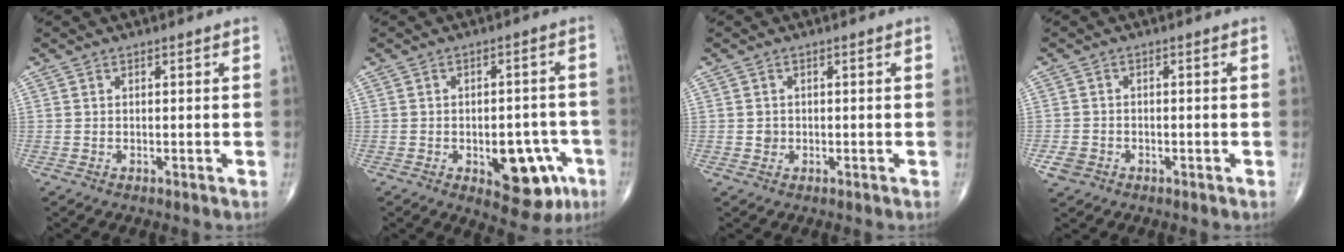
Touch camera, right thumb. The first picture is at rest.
{"total": 12.0, "force": [-4.5, 6.3, 9.2], "torque": [-0.079, 0.025, -0.048]}
{"total": 1.2, "force": [-0.1, 1.2, 0.4], "torque": [-0.002, 0.003, 0.001]}
{"total": 2.9, "force": [-1.3, 2.4, 1.1], "torque": [-0.018, 0.007, -0.022]}